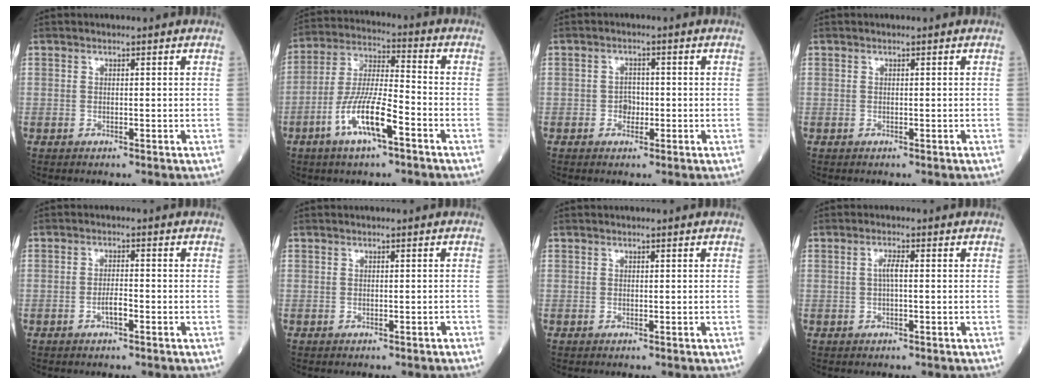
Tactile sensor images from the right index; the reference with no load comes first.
{"total": 11.3, "force": [-5.2, 1.9, 9.9], "torque": [-0.197, -0.003, -0.100]}
{"total": 3.1, "force": [-0.9, 2.0, 2.1], "torque": [-0.035, 0.007, -0.018]}
{"total": 0.0}
{"total": 2.4, "force": [-1.0, 0.5, 2.1], "torque": [-0.037, 0.002, -0.019]}
{"total": 0.0}
{"total": 0.0}
{"total": 2.1, "force": [0.1, 0.3, 2.1], "torque": [-0.040, 0.003, 0.001]}